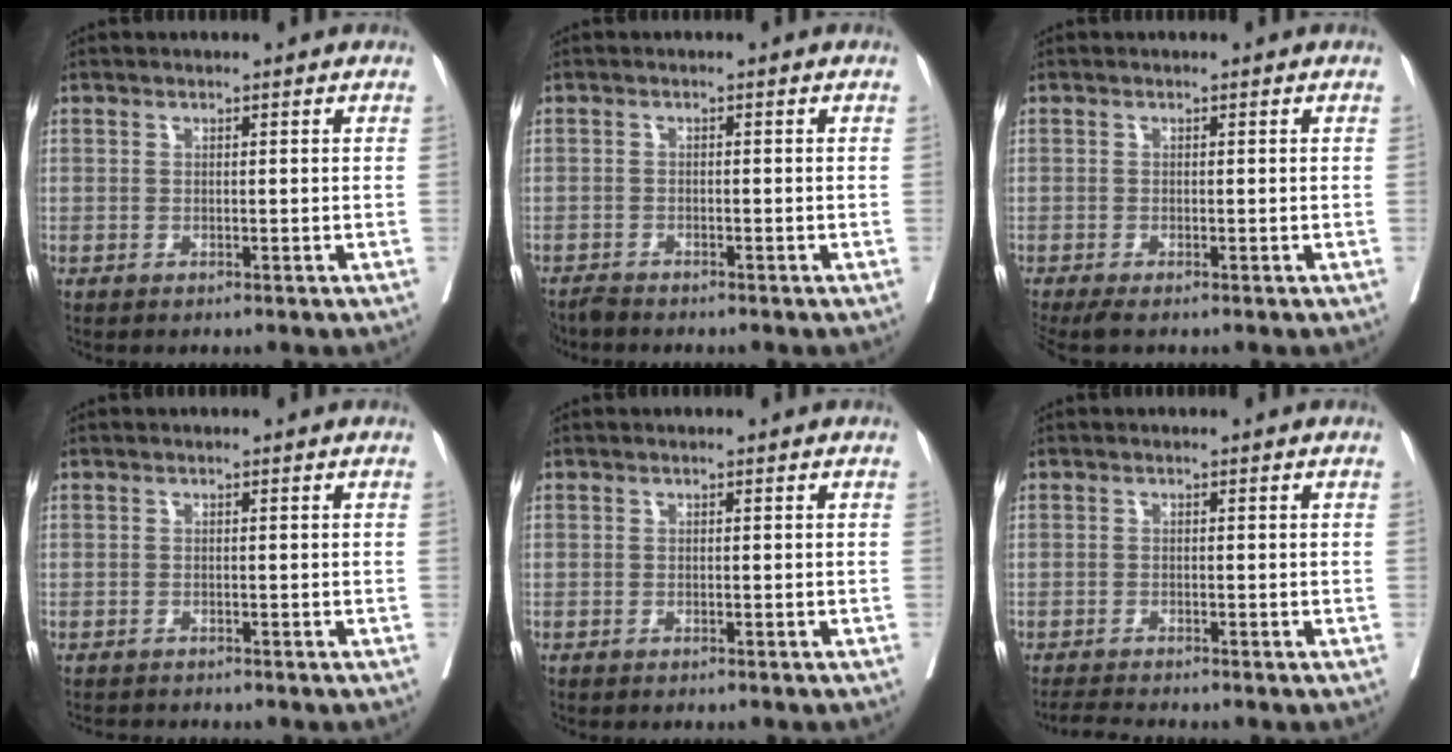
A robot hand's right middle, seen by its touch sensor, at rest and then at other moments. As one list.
[{"total": 2.0, "force": [-2.0, 0.1, -0.2], "torque": [0.008, -0.008, -0.037]}, {"total": 2.5, "force": [-1.9, 0.2, 1.6], "torque": [-0.032, -0.010, -0.039]}, {"total": 2.5, "force": [-2.4, 0.3, 0.4], "torque": [-0.005, -0.007, -0.037]}, {"total": 0.9, "force": [-0.9, 0.2, 0.3], "torque": [-0.005, -0.001, -0.014]}, {"total": 2.7, "force": [-2.6, -0.7, 0.6], "torque": [-0.013, -0.015, -0.047]}]